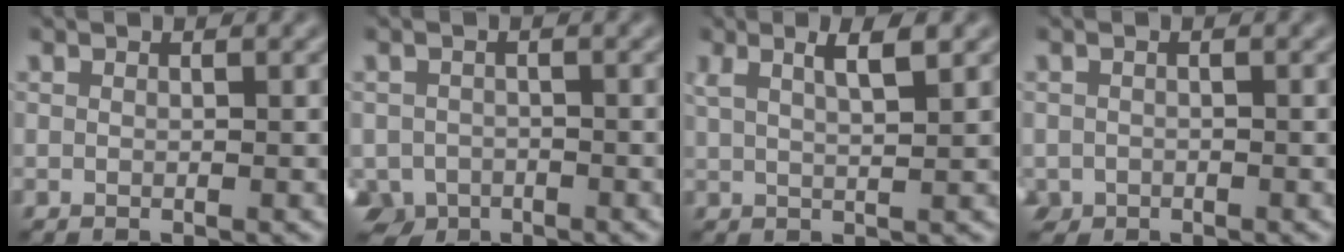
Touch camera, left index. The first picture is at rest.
{"total": 3.2, "force": [-2.0, 2.3, 1.0], "torque": [-0.015, -0.009, -0.043]}
{"total": 3.1, "force": [1.6, 0.8, 2.6], "torque": [-0.032, 0.000, 0.027]}
{"total": 1.0, "force": [-0.7, 0.8, 0.0], "torque": [0.001, -0.006, -0.014]}